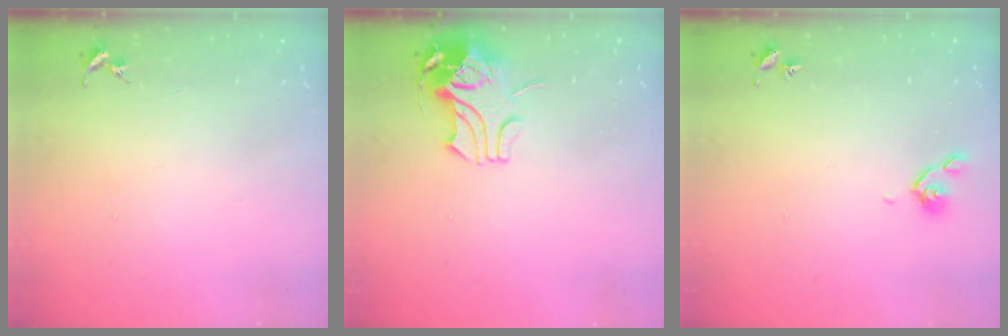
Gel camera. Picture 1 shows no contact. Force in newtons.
{"total": 8.8, "press": 8.7, "slide": 1.0}
{"total": 4.9, "press": 4.9, "slide": 0.9}